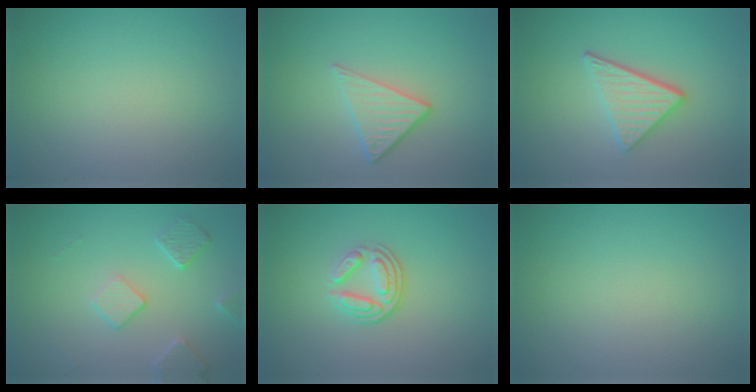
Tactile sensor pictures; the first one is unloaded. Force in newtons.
{"total": 2.9, "press": 2.6, "slide": 1.3}
{"total": 3.6, "press": 3.0, "slide": 2.0}
{"total": 2.9, "press": 2.8, "slide": 0.9}
{"total": 3.5, "press": 2.6, "slide": 2.3}
{"total": 0.0}